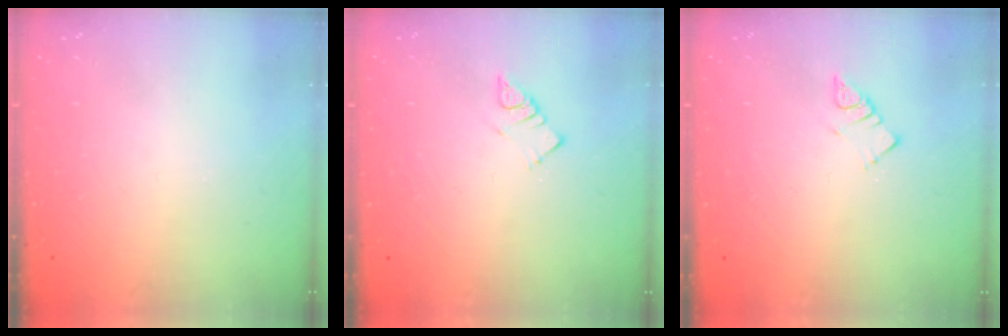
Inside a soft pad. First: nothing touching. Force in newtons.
{"total": 3.2, "press": 3.1, "slide": 0.5}
{"total": 3.2, "press": 3.1, "slide": 0.5}